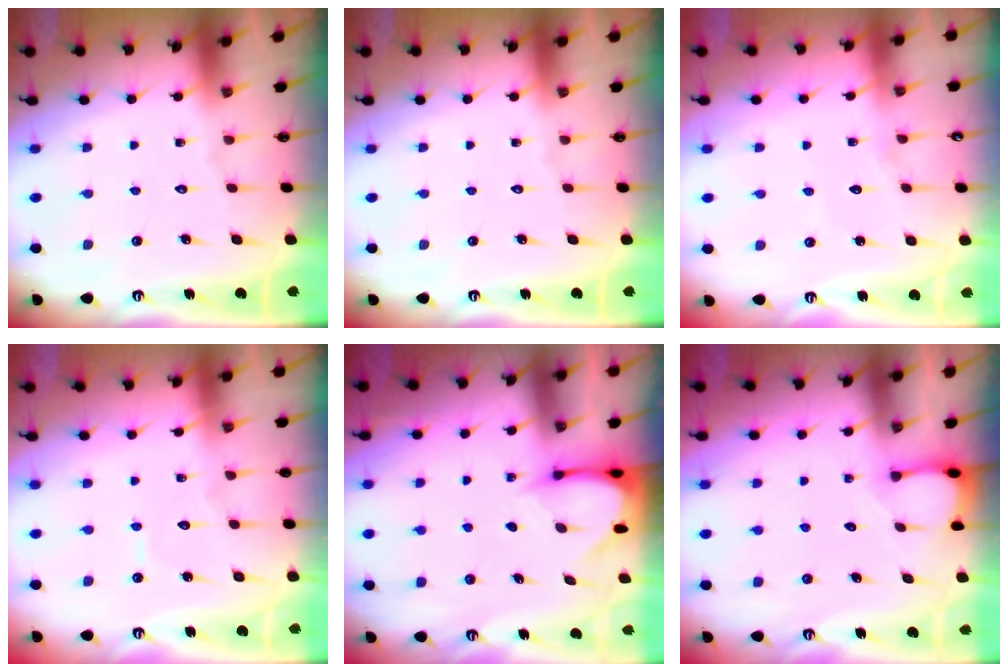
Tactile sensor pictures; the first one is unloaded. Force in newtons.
{"total": 0.0}
{"total": 3.4, "press": 3.4, "slide": 0.3}
{"total": 4.5, "press": 4.4, "slide": 0.4}
{"total": 3.8, "press": 3.8, "slide": 0.2}
{"total": 1.8, "press": 1.8, "slide": 0.1}